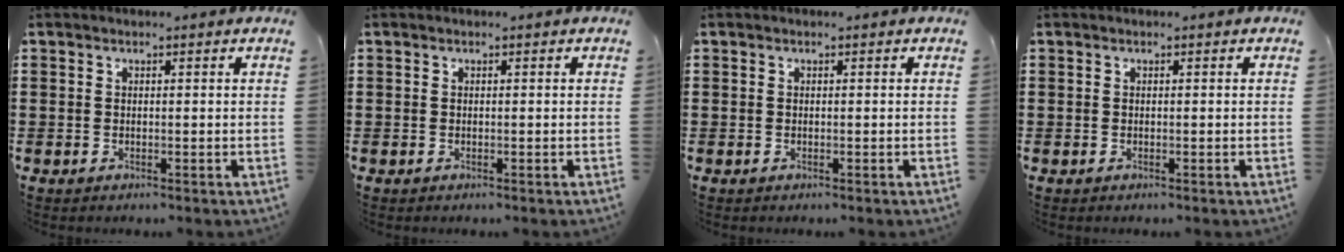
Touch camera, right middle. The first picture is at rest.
{"total": 0.0}
{"total": 0.0}
{"total": 0.0}